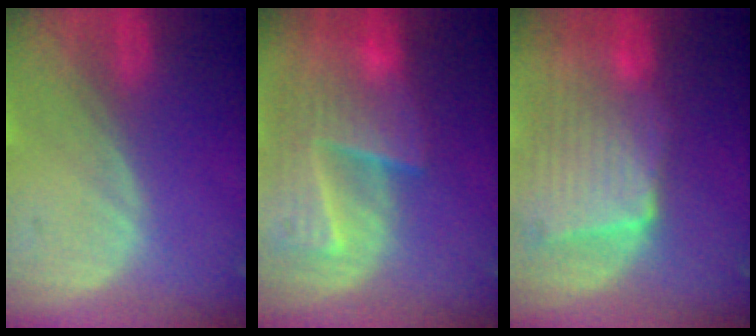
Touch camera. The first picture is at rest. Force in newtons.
{"total": 9.5, "press": 8.4, "slide": 4.4}
{"total": 9.7, "press": 8.8, "slide": 4.1}